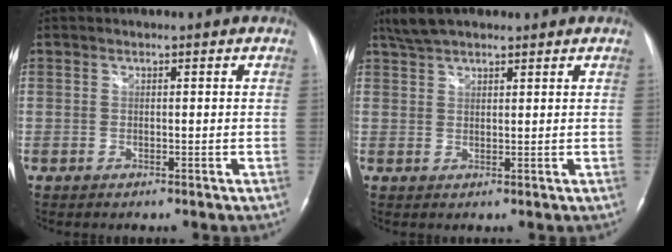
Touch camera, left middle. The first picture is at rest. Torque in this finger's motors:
{"motor_torque": [0.13, -0.10, 0.00, 0.02]}